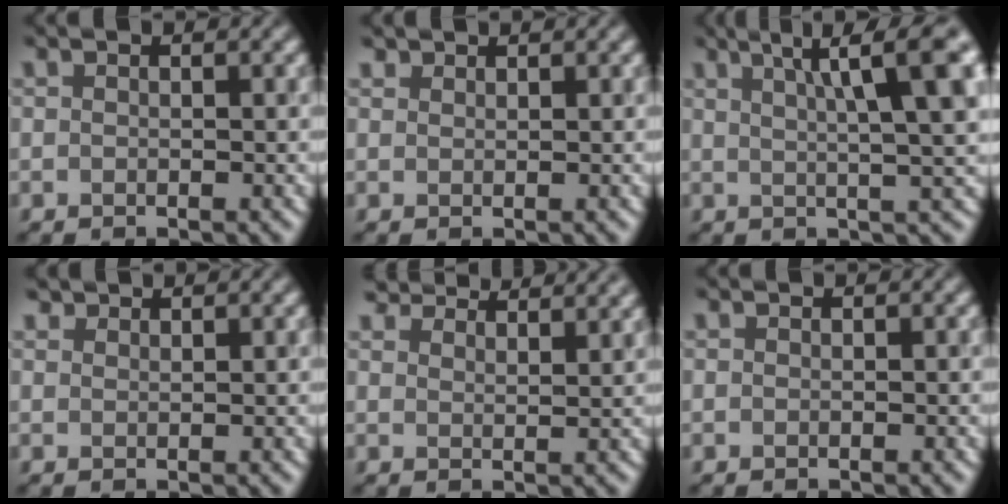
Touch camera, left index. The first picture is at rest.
{"total": 1.0, "force": [1.0, 0.0, -0.2], "torque": [-0.001, 0.001, 0.015]}
{"total": 9.9, "force": [3.7, 1.9, 9.0], "torque": [-0.092, 0.029, 0.049]}
{"total": 1.4, "force": [1.4, 0.1, -0.1], "torque": [-0.004, 0.002, 0.019]}
{"total": 6.7, "force": [6.4, 1.1, 1.8], "torque": [-0.026, 0.014, 0.066]}
{"total": 0.0}